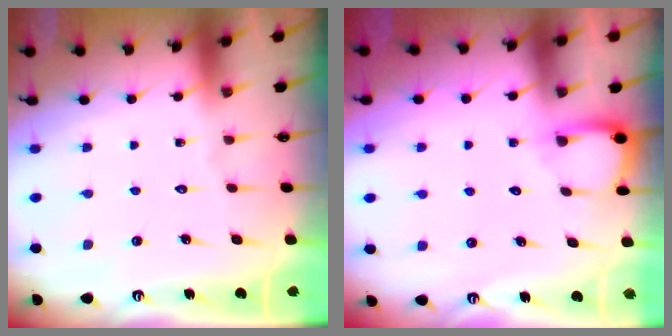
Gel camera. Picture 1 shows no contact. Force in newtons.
{"total": 4.2, "press": 4.2, "slide": 0.4}